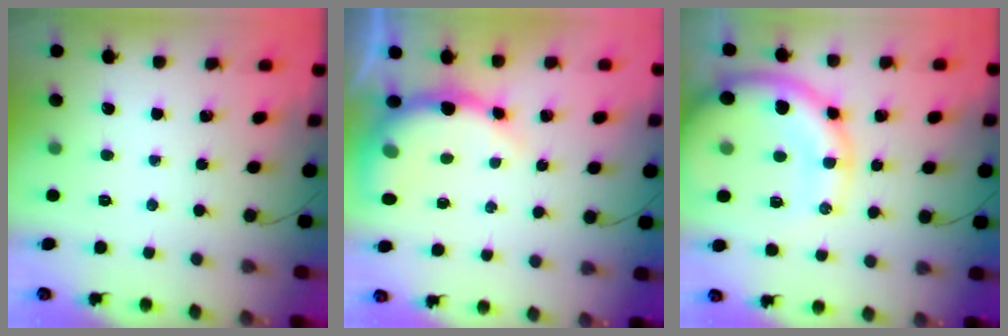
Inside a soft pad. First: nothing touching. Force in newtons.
{"total": 10.1, "press": 10.0, "slide": 1.3}
{"total": 17.1, "press": 16.8, "slide": 3.1}